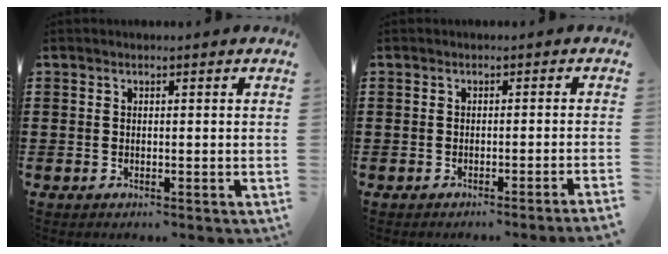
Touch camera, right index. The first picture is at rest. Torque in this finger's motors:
{"motor_torque": [0.31, -0.26, 0.00, 0.00]}